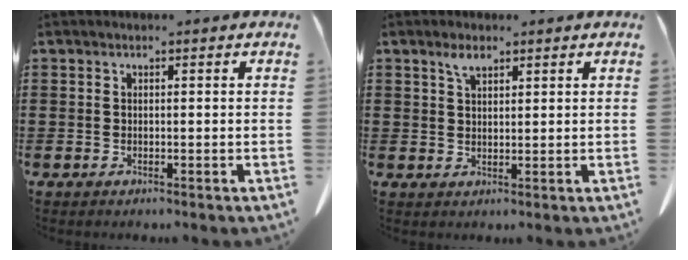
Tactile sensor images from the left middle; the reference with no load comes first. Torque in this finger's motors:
{"motor_torque": [0.18, 0.39, 0.00, 0.00]}